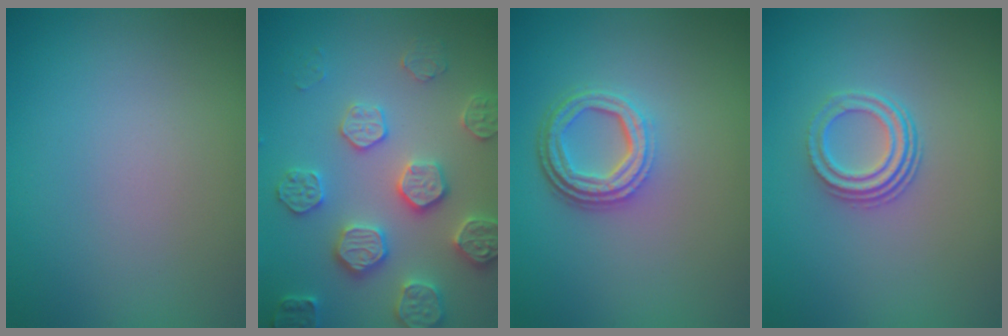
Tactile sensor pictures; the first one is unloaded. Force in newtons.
{"total": 4.9, "press": 4.9, "slide": 0.4}
{"total": 4.2, "press": 3.2, "slide": 2.7}
{"total": 3.1, "press": 2.3, "slide": 2.1}